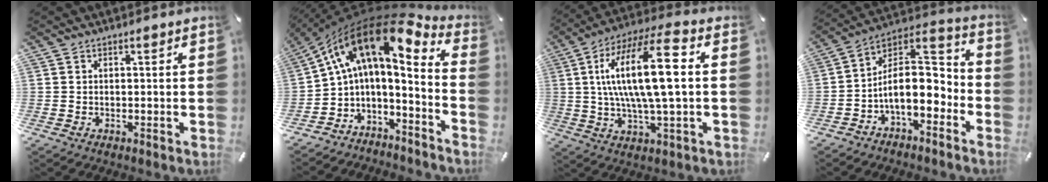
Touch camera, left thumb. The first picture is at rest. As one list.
[{"total": 13.7, "force": [5.9, 6.0, 10.9], "torque": [-0.183, -0.047, 0.091]}, {"total": 18.7, "force": [2.7, 5.1, 17.8], "torque": [-0.354, 0.000, 0.030]}, {"total": 12.6, "force": [-3.3, 7.6, 9.5], "torque": [-0.150, 0.001, -0.058]}]